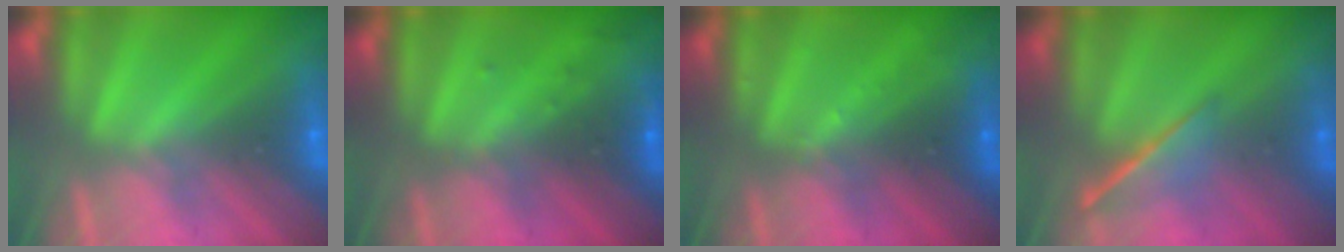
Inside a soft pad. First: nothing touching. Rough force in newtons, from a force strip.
{"total": 2.8}
{"total": 2.6}
{"total": 1.5}